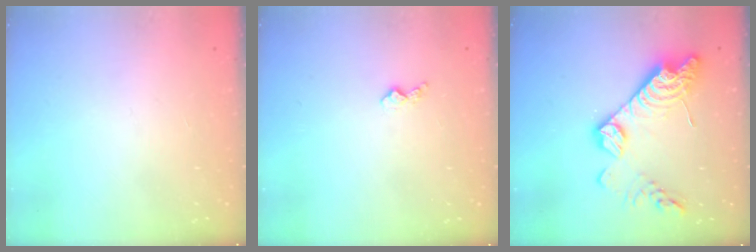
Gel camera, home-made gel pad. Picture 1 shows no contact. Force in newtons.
{"total": 3.7, "press": 3.6, "slide": 0.5}
{"total": 17.6, "press": 17.6, "slide": 1.5}